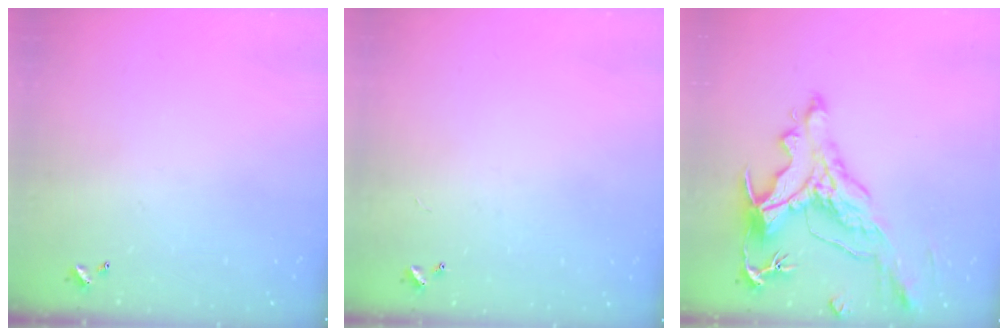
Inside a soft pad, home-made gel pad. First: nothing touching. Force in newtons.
{"total": 2.4, "press": 2.4, "slide": 0.3}
{"total": 2.9, "press": 2.6, "slide": 1.5}